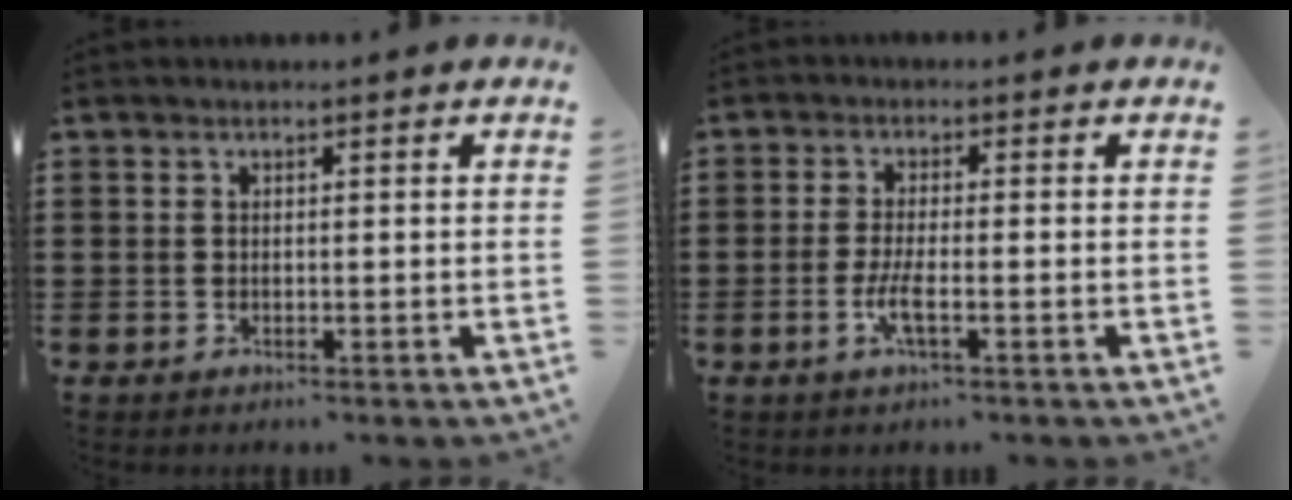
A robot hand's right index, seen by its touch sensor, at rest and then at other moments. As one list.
[{"total": 3.7, "force": [-1.4, 0.7, 3.3], "torque": [-0.070, -0.004, -0.029]}]